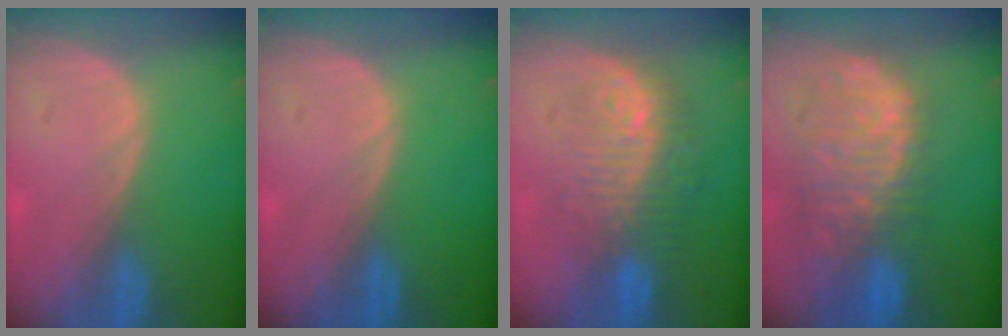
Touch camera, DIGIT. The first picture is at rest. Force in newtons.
{"total": 0.0}
{"total": 9.2, "press": 9.0, "slide": 1.8}
{"total": 11.7, "press": 9.8, "slide": 6.4}